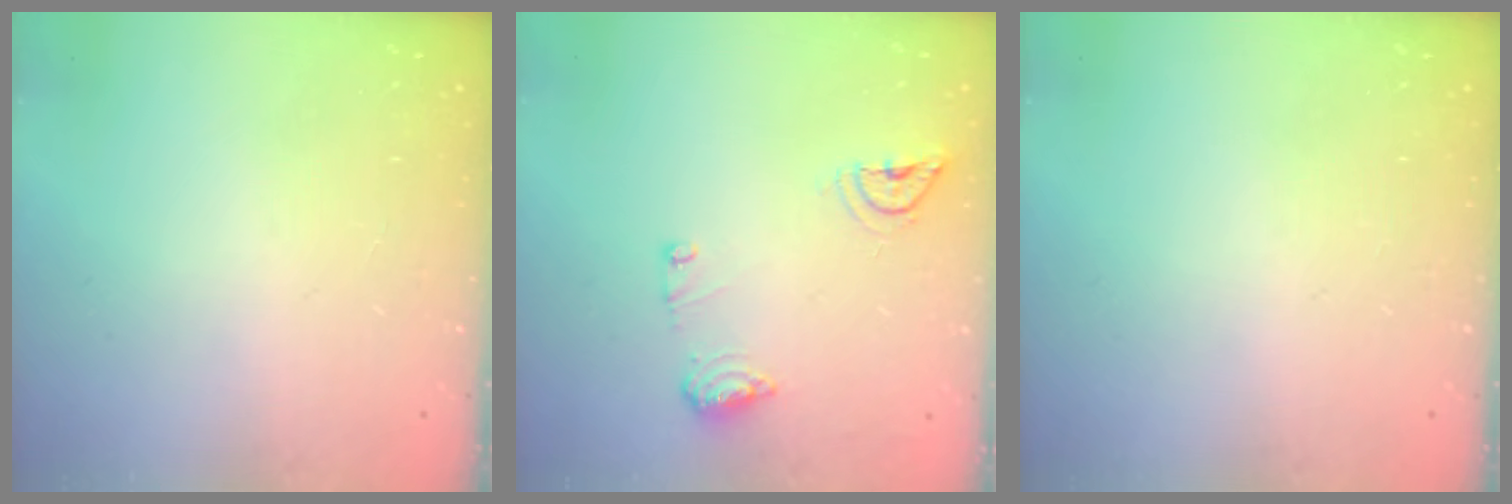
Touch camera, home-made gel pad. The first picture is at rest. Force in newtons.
{"total": 8.5, "press": 8.5, "slide": 0.1}
{"total": 0.0}